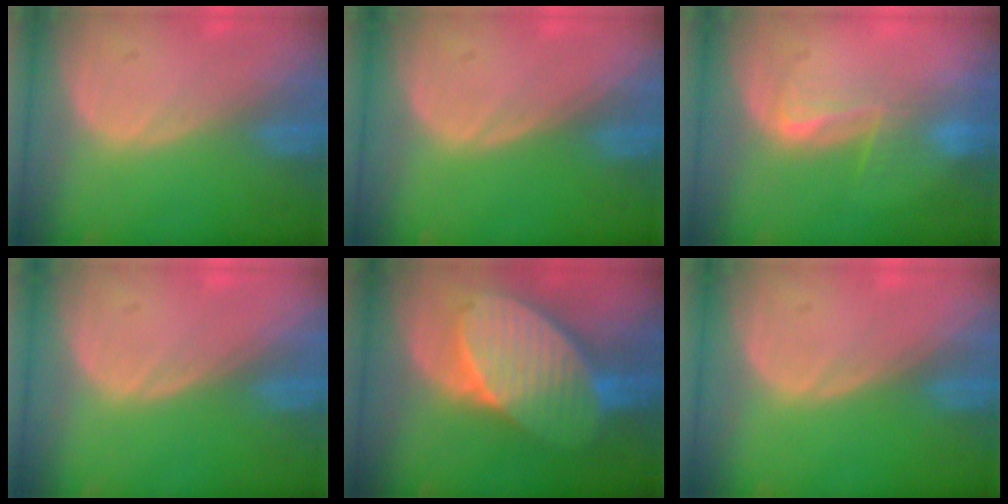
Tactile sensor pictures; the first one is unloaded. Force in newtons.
{"total": 0.0}
{"total": 4.0, "press": 3.7, "slide": 1.6}
{"total": 0.0}
{"total": 10.6, "press": 10.6, "slide": 0.7}
{"total": 0.0}